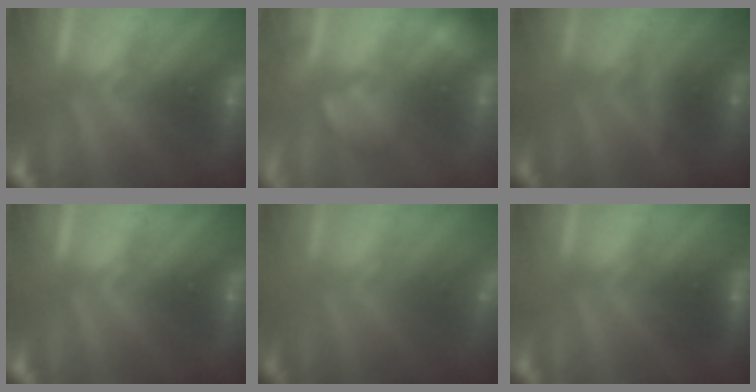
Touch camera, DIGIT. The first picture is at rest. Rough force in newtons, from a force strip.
{"total": 2.4}
{"total": 2.4}
{"total": 0.0}
{"total": 2.9}
{"total": 2.6}